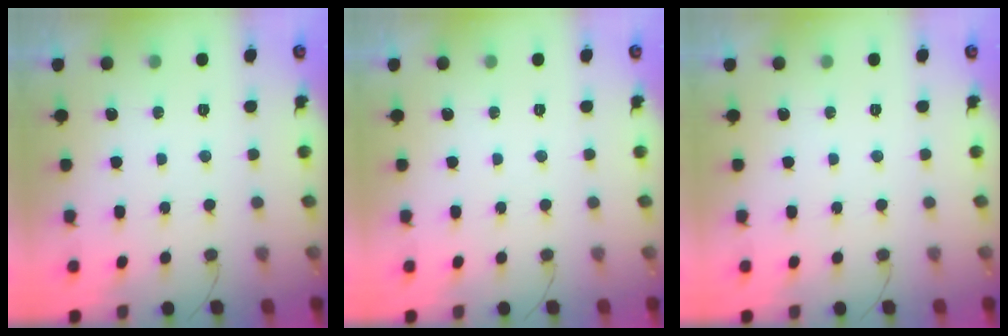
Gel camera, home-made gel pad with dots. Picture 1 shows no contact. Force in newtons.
{"total": 0.0}
{"total": 0.0}